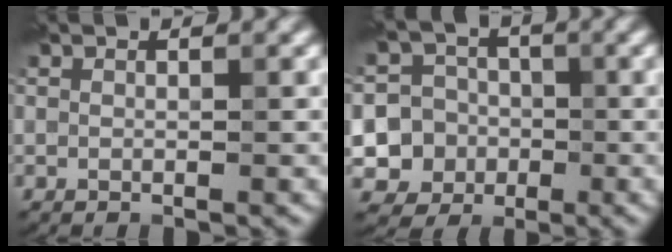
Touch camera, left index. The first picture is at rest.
{"total": 8.5, "force": [-2.3, 8.0, 1.4], "torque": [-0.017, -0.001, -0.057]}